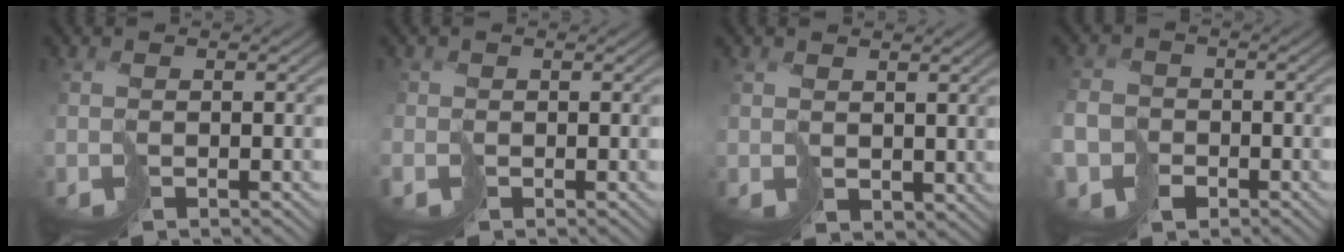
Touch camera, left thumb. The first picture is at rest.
{"total": 0.7, "force": [-0.1, 0.2, -0.7], "torque": [0.021, -0.002, -0.008]}
{"total": 2.4, "force": [1.9, 1.2, 0.6], "torque": [-0.026, -0.004, 0.042]}
{"total": 6.8, "force": [-3.3, 5.4, 2.4], "torque": [-0.063, -0.032, -0.076]}